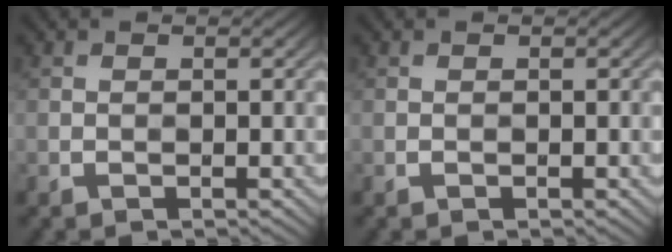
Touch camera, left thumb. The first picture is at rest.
{"total": 0.0}